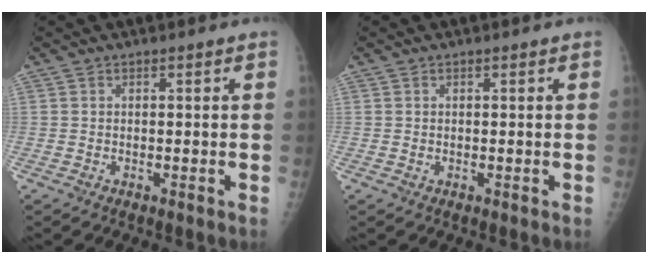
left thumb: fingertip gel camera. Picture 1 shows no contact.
{"total": 0.0}